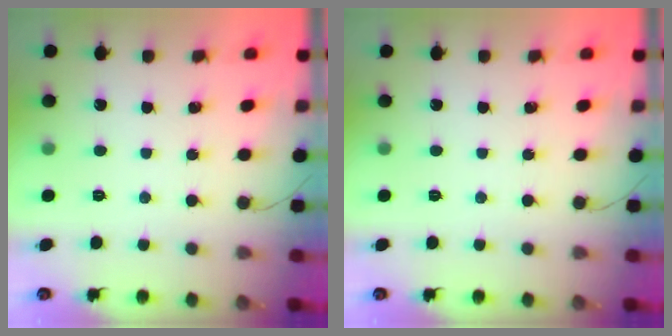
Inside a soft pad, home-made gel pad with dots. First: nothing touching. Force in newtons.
{"total": 0.0}